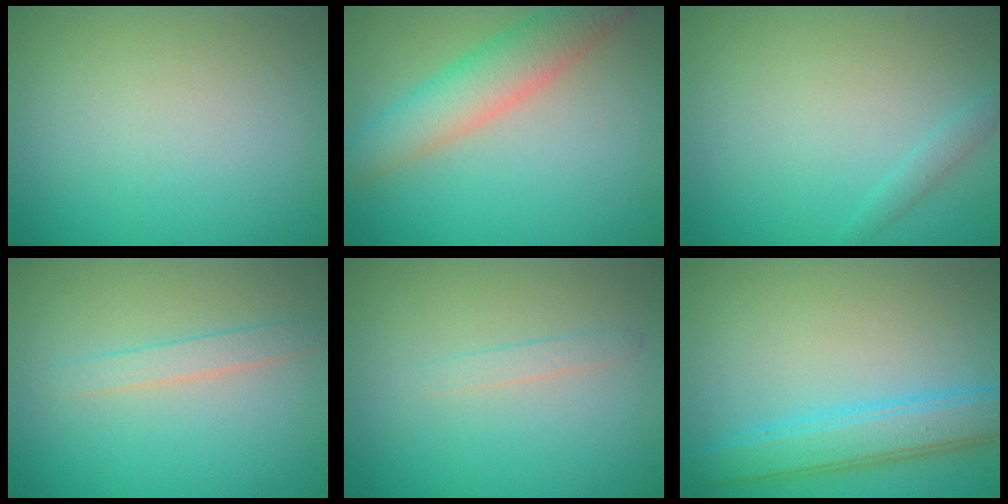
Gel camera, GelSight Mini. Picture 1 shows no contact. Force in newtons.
{"total": 4.9, "press": 4.9, "slide": 0.3}
{"total": 0.9, "press": 0.9, "slide": 0.0}
{"total": 1.6, "press": 1.6, "slide": 0.1}
{"total": 0.9, "press": 0.9, "slide": 0.1}
{"total": 4.3, "press": 4.3, "slide": 0.1}